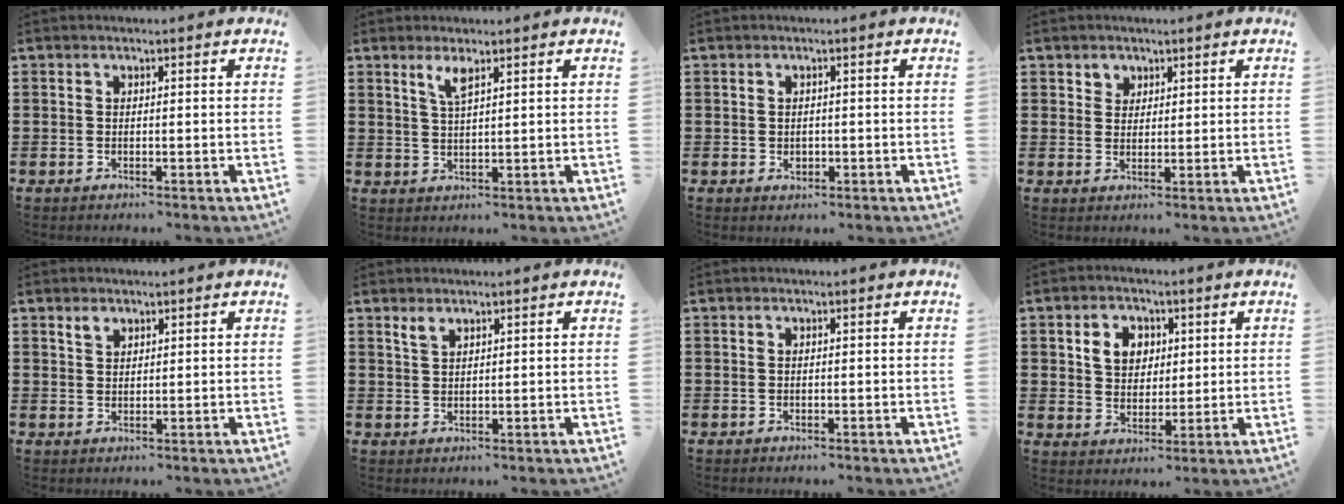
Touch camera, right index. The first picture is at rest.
{"total": 2.7, "force": [1.8, 0.4, 2.0], "torque": [-0.044, 0.001, 0.031]}
{"total": 1.1, "force": [-0.1, 0.8, 0.7], "torque": [-0.016, 0.003, -0.003]}
{"total": 2.1, "force": [1.4, 1.6, 0.0], "torque": [-0.009, 0.008, 0.025]}
{"total": 1.5, "force": [1.2, 0.7, 0.6], "torque": [-0.015, 0.001, 0.024]}
{"total": 1.6, "force": [1.3, 0.6, 0.7], "torque": [-0.018, 0.000, 0.025]}
{"total": 0.0}
{"total": 5.3, "force": [1.7, 4.4, 2.4], "torque": [-0.059, 0.012, 0.027]}